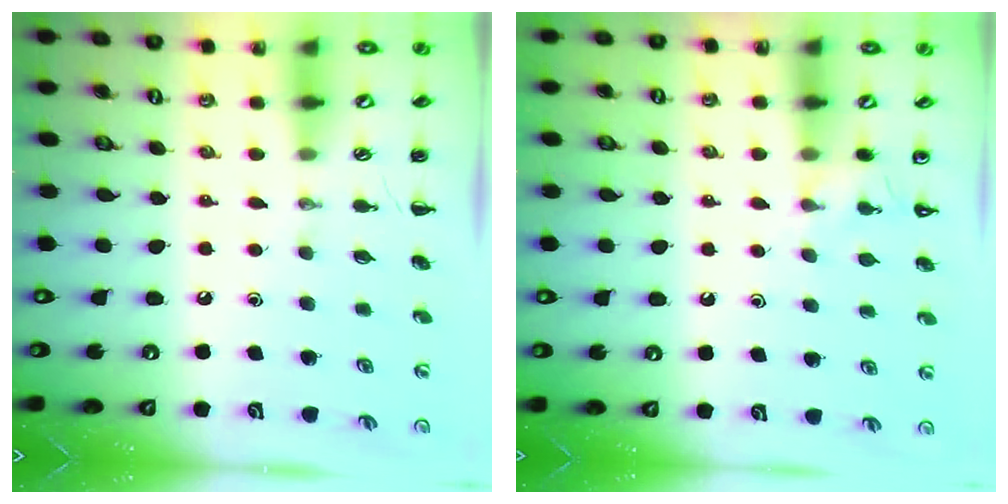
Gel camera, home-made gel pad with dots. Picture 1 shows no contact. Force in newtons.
{"total": 3.7, "press": 3.4, "slide": 1.4}